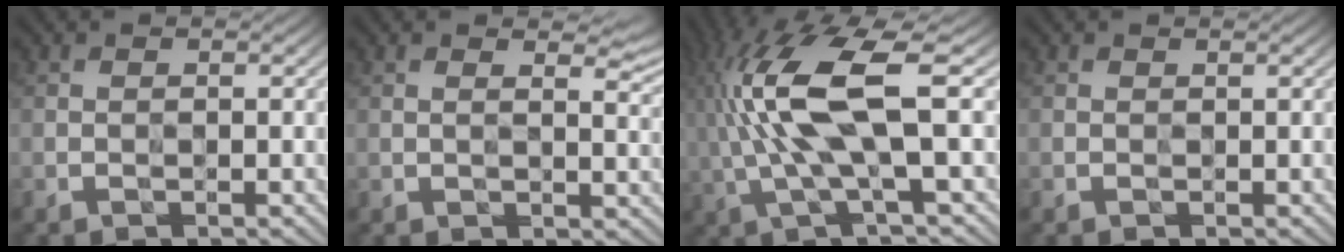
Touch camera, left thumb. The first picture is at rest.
{"total": 3.1, "force": [1.6, 1.0, 2.5], "torque": [-0.044, -0.004, 0.026]}
{"total": 11.8, "force": [2.3, 2.9, 11.2], "torque": [-0.250, 0.011, 0.048]}
{"total": 0.0}